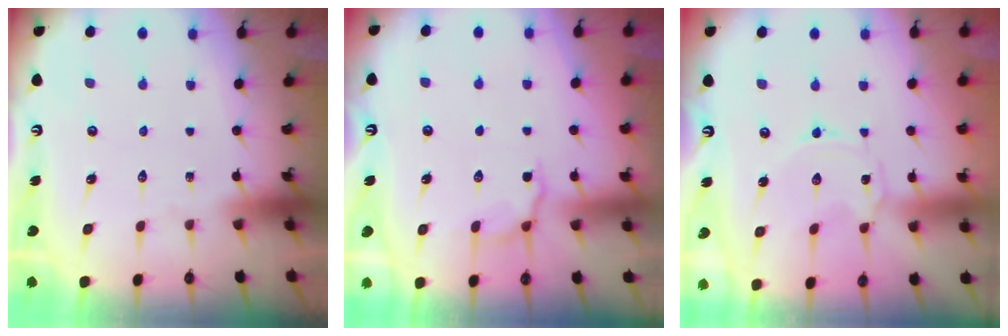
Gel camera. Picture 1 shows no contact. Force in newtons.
{"total": 4.4, "press": 4.0, "slide": 1.8}
{"total": 0.0}